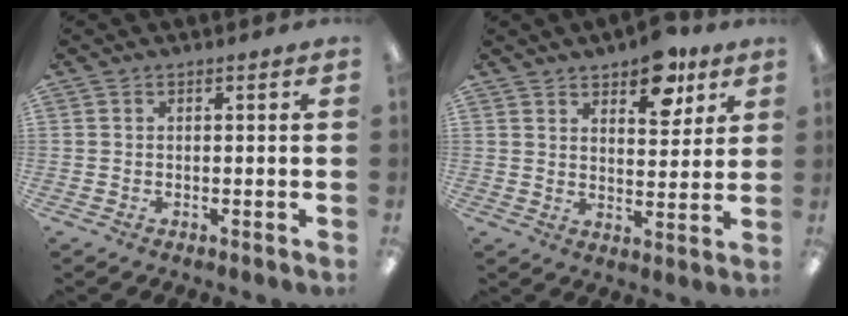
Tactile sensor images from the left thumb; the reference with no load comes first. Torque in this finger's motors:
{"motor_torque": [-0.04, 0.15, -0.05, -0.10, 0.04]}